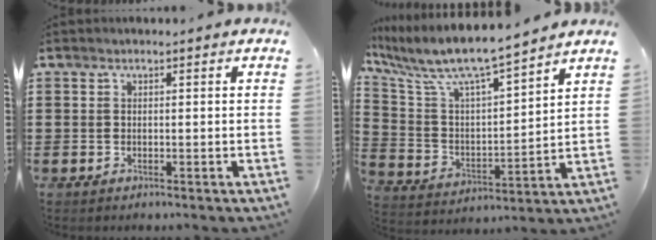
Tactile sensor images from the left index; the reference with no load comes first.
{"total": 8.1, "force": [7.1, 0.8, 3.9], "torque": [-0.111, -0.052, 0.115]}